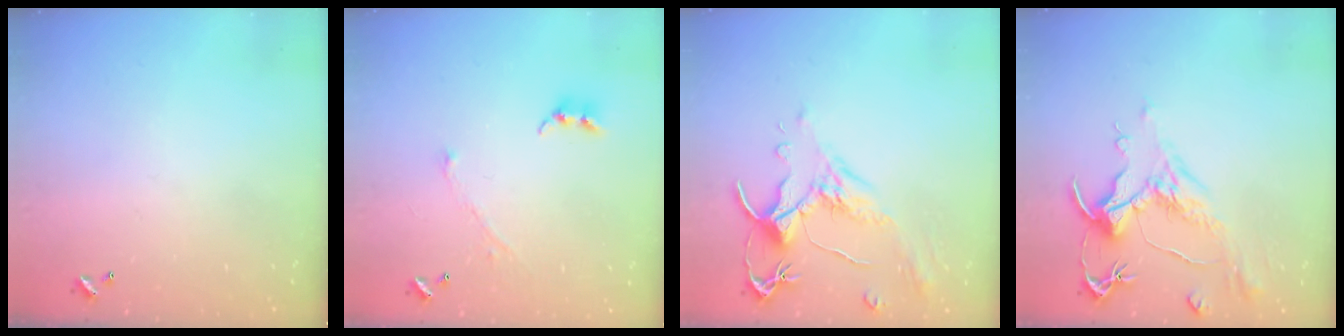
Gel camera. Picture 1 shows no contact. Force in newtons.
{"total": 2.9, "press": 2.9, "slide": 0.4}
{"total": 1.6, "press": 1.1, "slide": 1.1}
{"total": 1.6, "press": 0.8, "slide": 1.5}